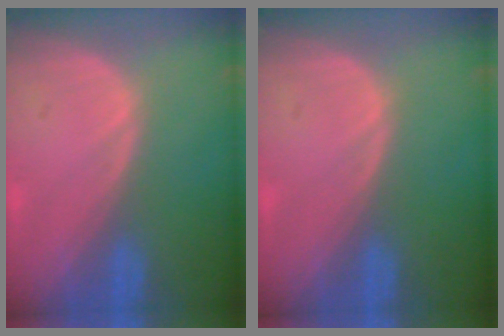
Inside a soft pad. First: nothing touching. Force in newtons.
{"total": 0.0}